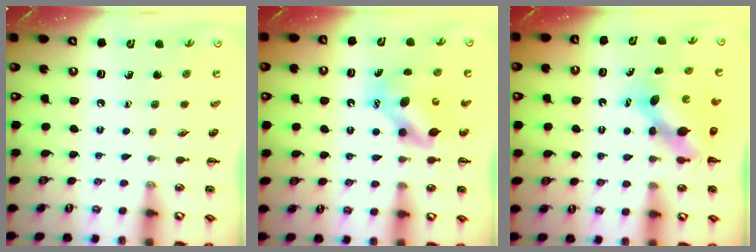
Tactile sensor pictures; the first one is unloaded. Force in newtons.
{"total": 7.4, "press": 7.3, "slide": 1.2}
{"total": 5.9, "press": 5.8, "slide": 0.8}